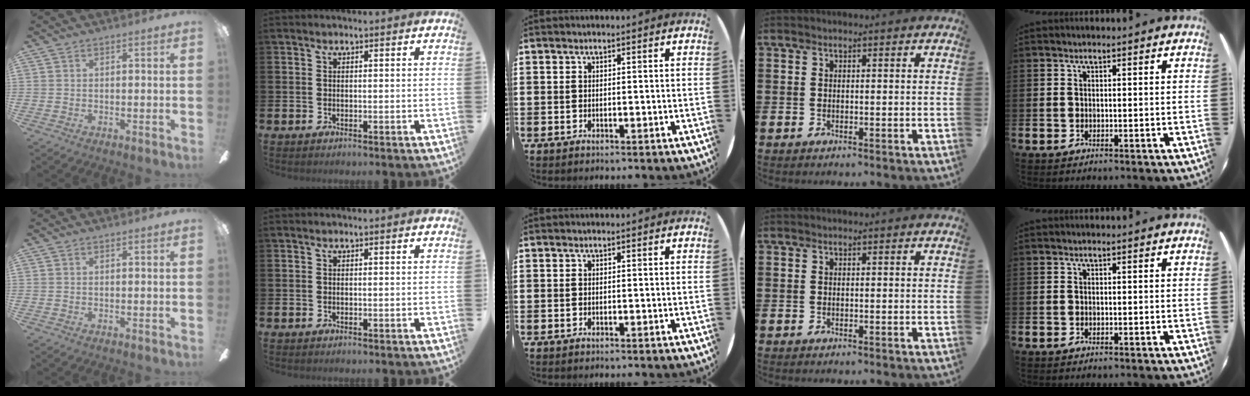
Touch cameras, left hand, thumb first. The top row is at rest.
{}